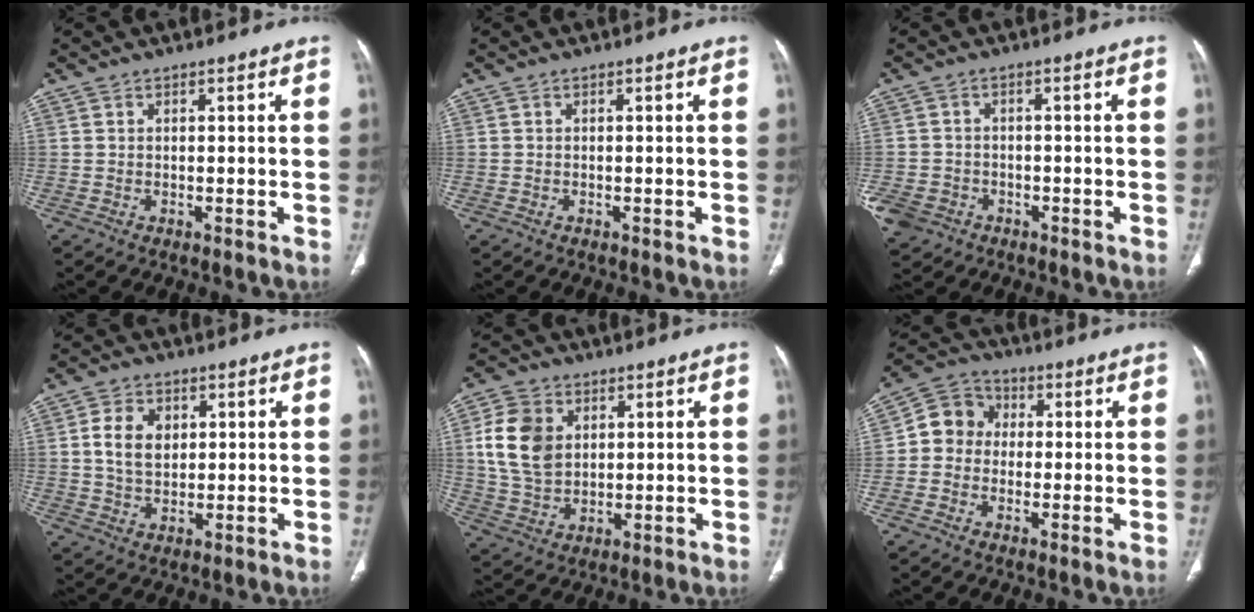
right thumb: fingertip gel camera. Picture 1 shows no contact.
{"total": 0.0}
{"total": 6.9, "force": [-3.4, 5.6, 2.0], "torque": [-0.054, 0.015, -0.054]}
{"total": 7.0, "force": [1.6, 5.0, 4.7], "torque": [-0.069, -0.006, 0.029]}
{"total": 11.4, "force": [2.9, 8.5, 7.1], "torque": [-0.121, -0.006, 0.060]}
{"total": 8.3, "force": [0.1, 7.5, 3.7], "torque": [-0.039, 0.028, -0.016]}